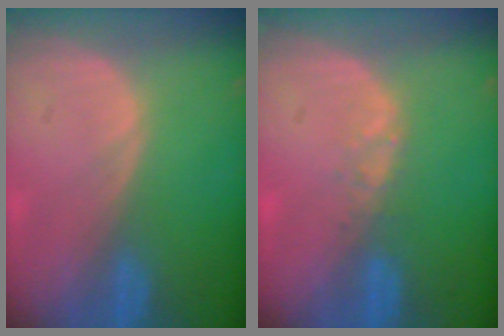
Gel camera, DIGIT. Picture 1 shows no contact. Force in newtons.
{"total": 1.4, "press": 1.4, "slide": 0.2}